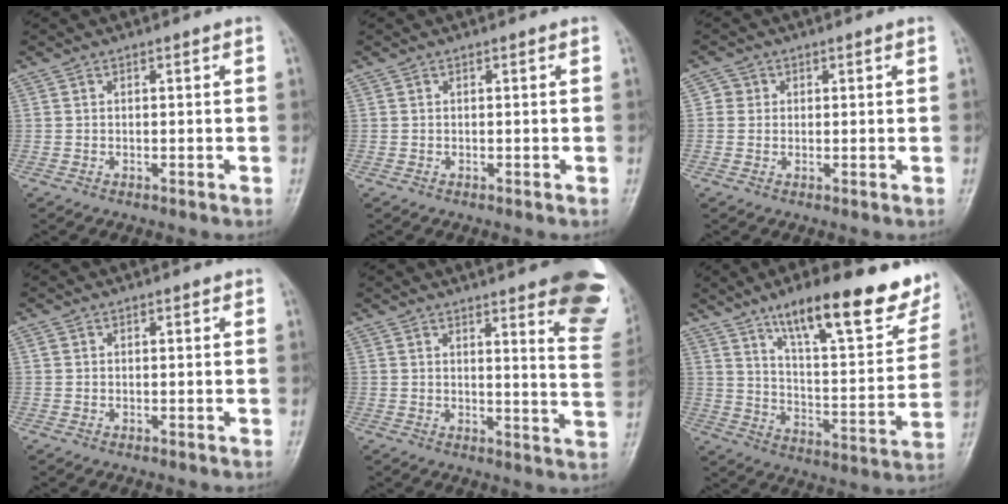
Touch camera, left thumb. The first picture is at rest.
{"total": 0.0}
{"total": 1.9, "force": [0.4, 1.8, 0.3], "torque": [0.007, 0.003, 0.000]}
{"total": 0.9, "force": [0.5, 0.7, 0.3], "torque": [0.001, -0.001, 0.007]}
{"total": 18.0, "force": [11.6, 3.5, 13.4], "torque": [-0.137, -0.059, 0.125]}
{"total": 22.3, "force": [14.7, 6.1, 15.5], "torque": [-0.184, -0.059, 0.228]}